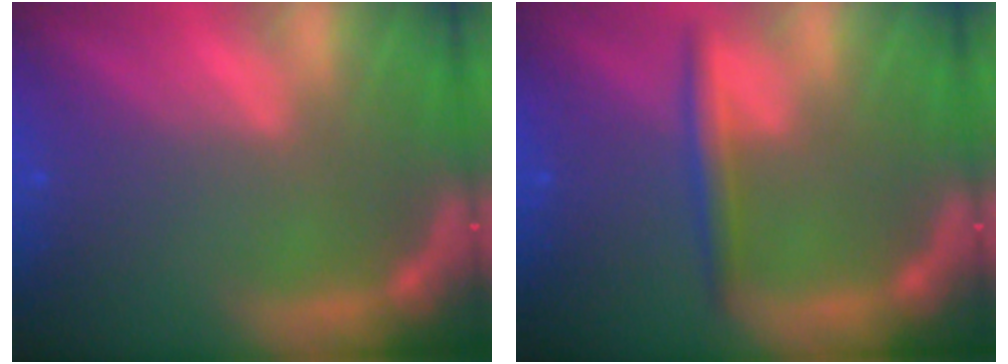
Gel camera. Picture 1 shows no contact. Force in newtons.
{"total": 2.5}